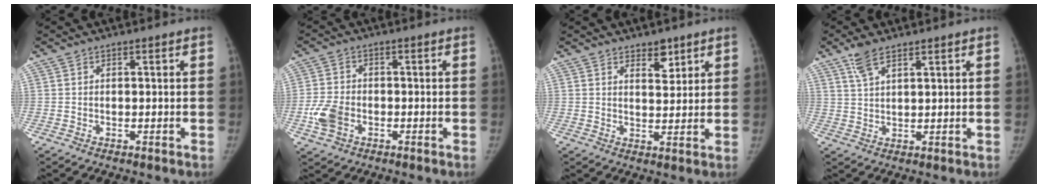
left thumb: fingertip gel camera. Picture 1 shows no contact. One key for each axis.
{"total": 6.2, "fx": -2.1, "fy": 4.3, "fz": 3.9, "tx": -0.082, "ty": 0.007, "tz": -0.042}
{"total": 3.8, "fx": 2.5, "fy": 2.1, "fz": 1.8, "tx": 0.001, "ty": -0.018, "tz": 0.041}
{"total": 4.3, "fx": 3.0, "fy": 1.6, "fz": 2.6, "tx": -0.049, "ty": -0.004, "tz": 0.065}